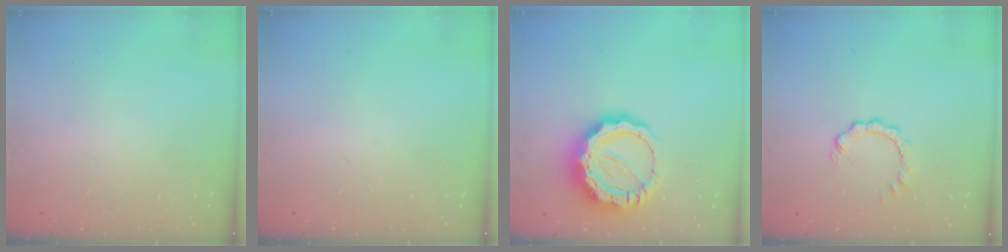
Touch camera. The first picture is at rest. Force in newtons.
{"total": 0.0}
{"total": 15.7, "press": 15.6, "slide": 1.5}
{"total": 2.8, "press": 2.8, "slide": 0.3}